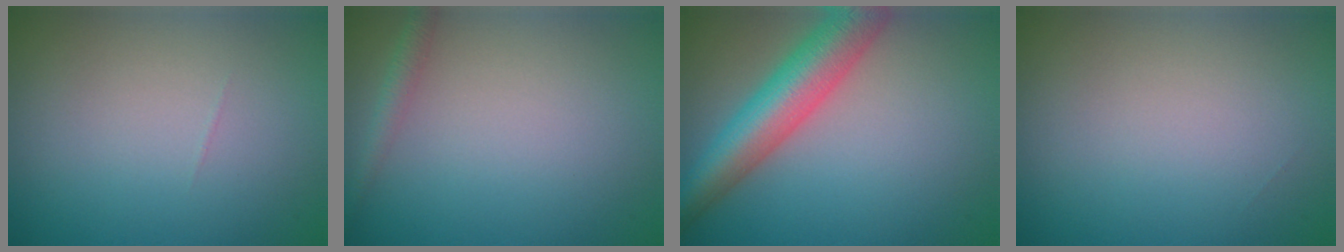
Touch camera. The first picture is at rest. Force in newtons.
{"total": 1.4, "press": 1.4, "slide": 0.1}
{"total": 7.3, "press": 7.3, "slide": 0.3}
{"total": 0.0}